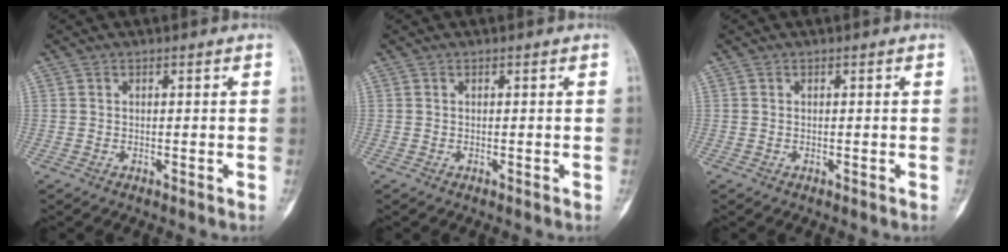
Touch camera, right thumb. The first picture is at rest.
{"total": 0.0}
{"total": 0.0}